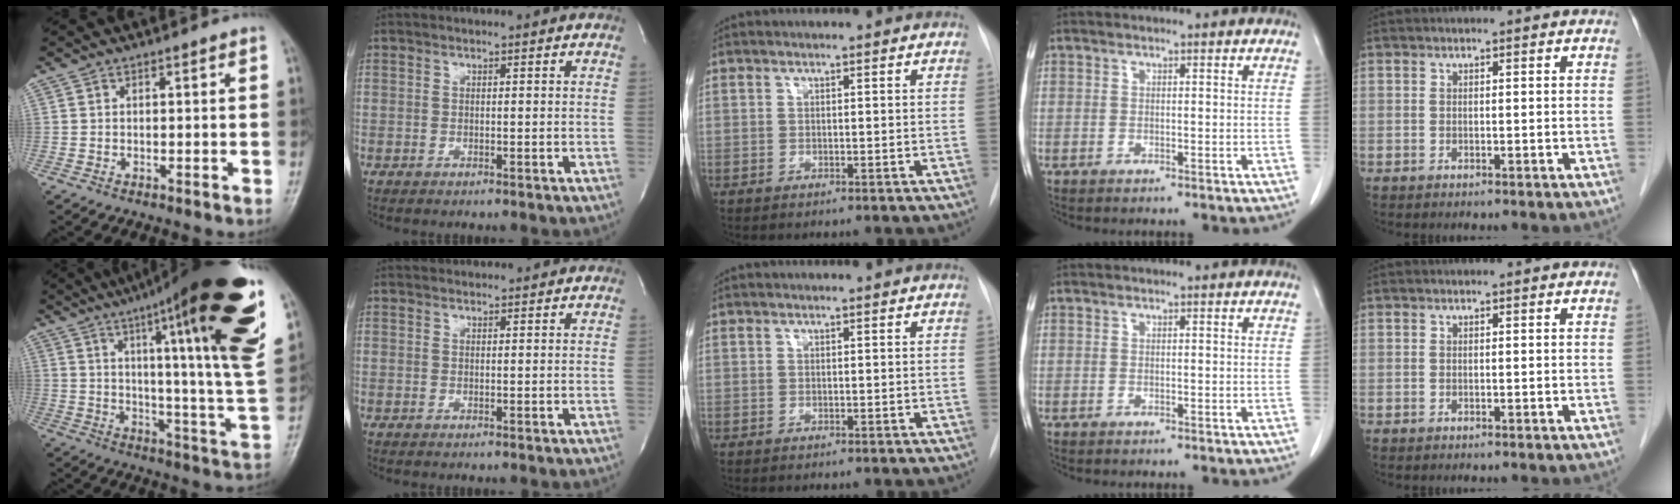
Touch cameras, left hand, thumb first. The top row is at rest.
{"thumb": {"total": 29.0, "force": [15.4, 3.0, 24.4], "torque": [-0.312, -0.051, 0.220]}, "index": {"total": 3.3, "force": [3.2, 0.7, 0.2], "torque": [-0.005, 0.027, 0.042]}}